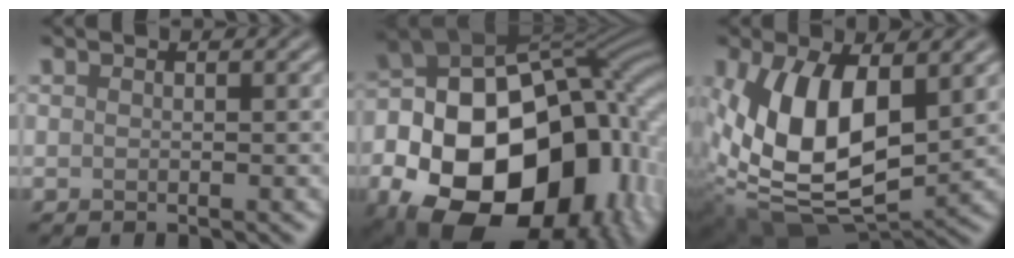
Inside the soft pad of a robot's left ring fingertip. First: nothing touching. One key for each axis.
{"total": 22.8, "fx": -6.7, "fy": 16.1, "fz": 14.7, "tx": -0.281, "ty": -0.026, "tz": -0.091}
{"total": 12.0, "fx": 1.3, "fy": 6.5, "fz": 10.0, "tx": -0.201, "ty": -0.012, "tz": 0.023}